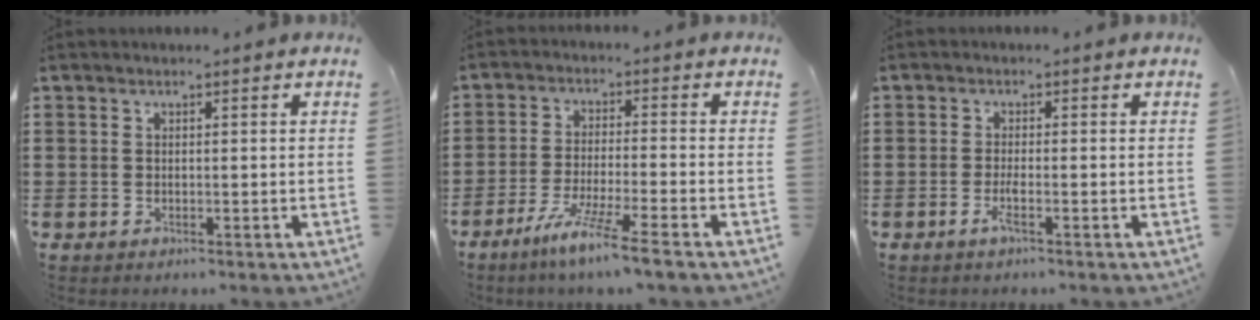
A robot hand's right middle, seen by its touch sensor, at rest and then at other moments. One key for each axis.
{"total": 6.8, "fx": -5.4, "fy": -0.7, "fz": 4.1, "tx": -0.082, "ty": -0.017, "tz": -0.104}
{"total": 2.0, "fx": -1.0, "fy": 0.1, "fz": 1.8, "tx": -0.032, "ty": -0.001, "tz": -0.018}